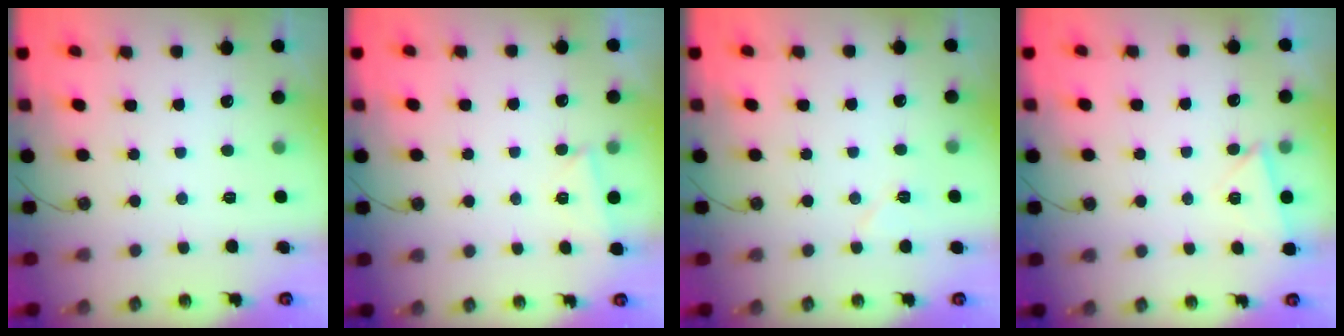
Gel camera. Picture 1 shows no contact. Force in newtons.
{"total": 1.6, "press": 1.6, "slide": 0.3}
{"total": 5.9, "press": 5.4, "slide": 2.4}
{"total": 2.7, "press": 2.4, "slide": 1.2}